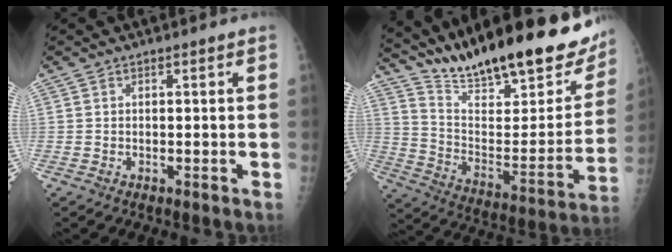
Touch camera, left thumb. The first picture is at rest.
{"total": 29.6, "force": [22.9, 8.1, 16.8], "torque": [-0.230, -0.102, 0.341]}